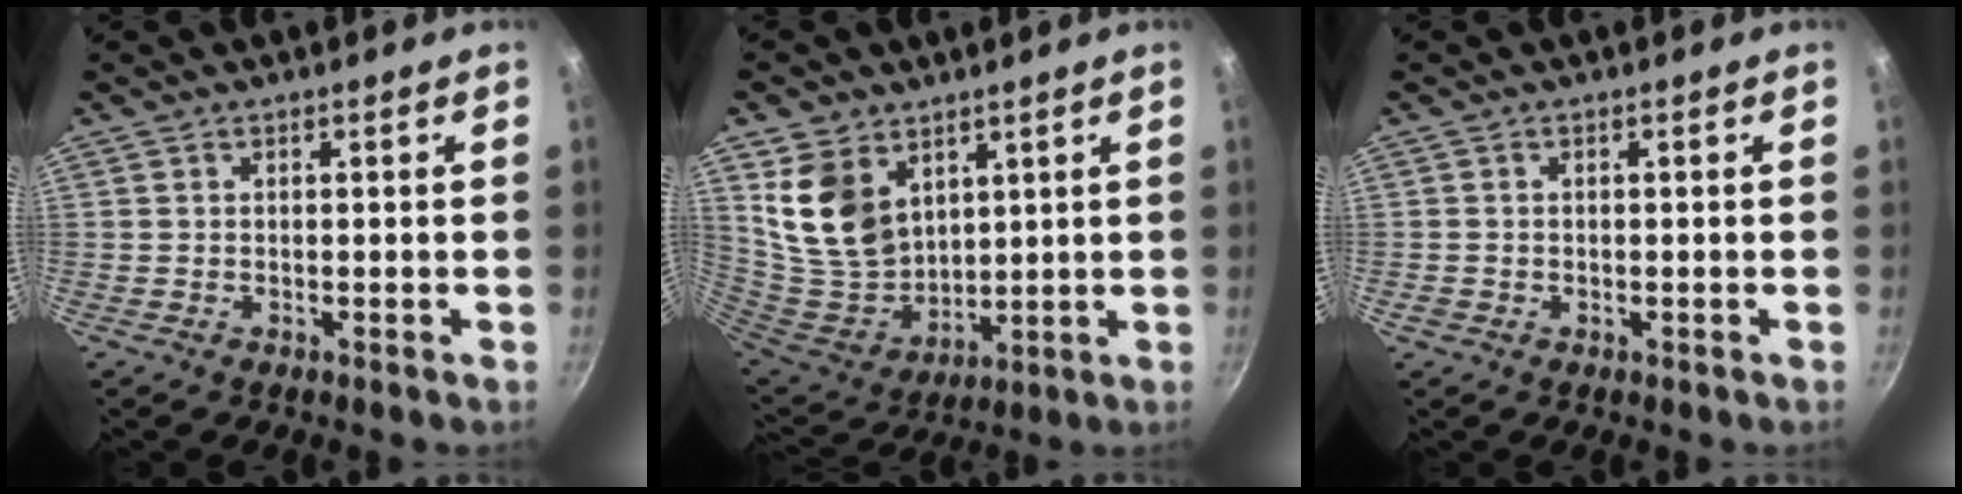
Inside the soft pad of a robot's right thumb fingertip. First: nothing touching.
{"total": 13.9, "force": [6.3, 9.8, 7.6], "torque": [-0.120, -0.043, 0.140]}
{"total": 0.9, "force": [-0.3, 0.7, 0.4], "torque": [-0.007, 0.001, -0.006]}